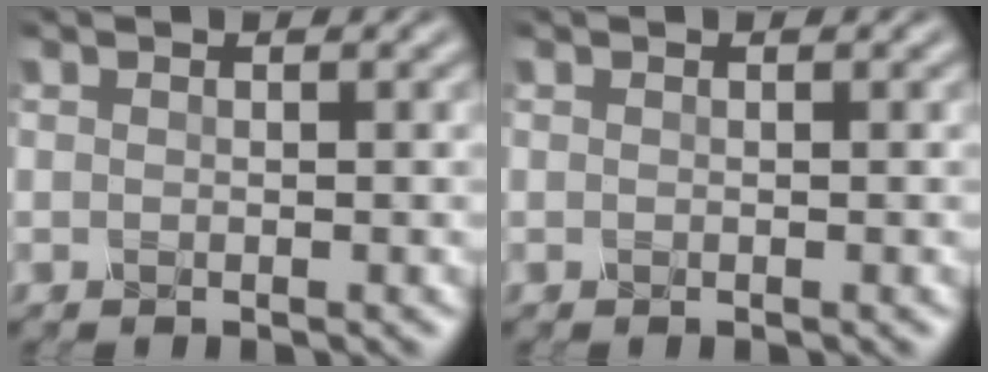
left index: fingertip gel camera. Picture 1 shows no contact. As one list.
[{"total": 0.0}]